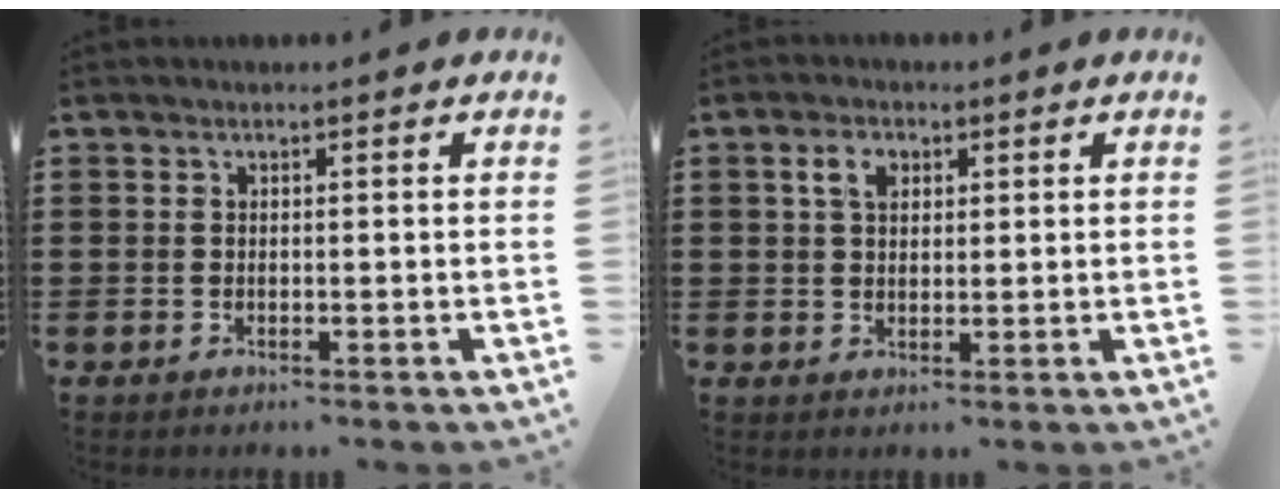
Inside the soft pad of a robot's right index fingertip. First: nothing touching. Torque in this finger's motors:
{"motor_torque": [0.31, -0.14, 0.26, 0.06]}